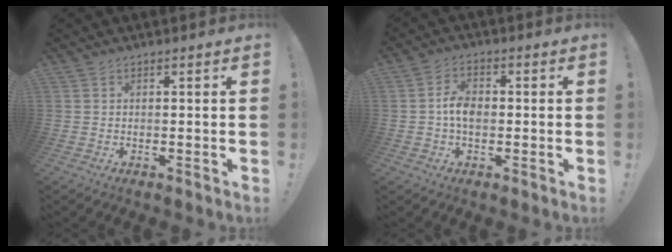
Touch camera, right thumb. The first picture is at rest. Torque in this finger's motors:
{"motor_torque": [1.21, 0.65, 0.60, -0.76, 0.25]}